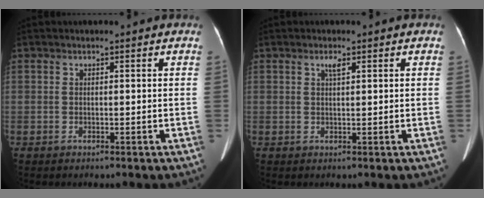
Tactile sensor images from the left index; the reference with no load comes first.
{"total": 1.3, "force": [0.7, 0.2, 1.1], "torque": [-0.023, 0.003, 0.014]}